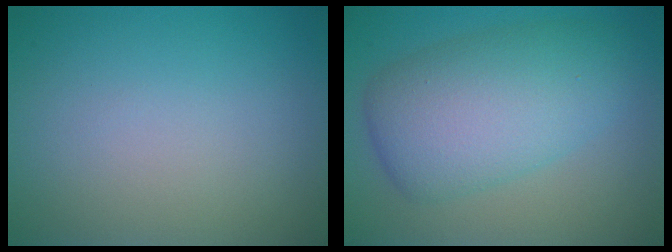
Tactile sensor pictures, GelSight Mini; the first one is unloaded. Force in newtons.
{"total": 7.5, "press": 7.5, "slide": 0.4}